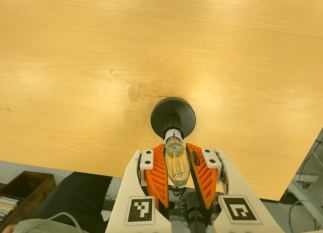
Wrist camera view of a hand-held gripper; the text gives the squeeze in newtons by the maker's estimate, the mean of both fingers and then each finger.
{"total": 18.1, "left": 17.8, "right": 18.5}